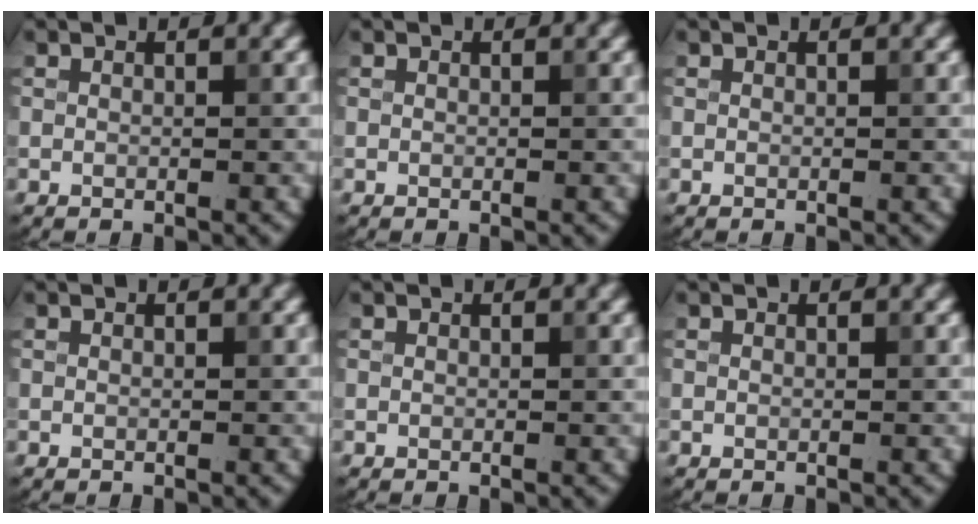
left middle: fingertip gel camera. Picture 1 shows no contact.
{"total": 0.0}
{"total": 0.0}
{"total": 0.0}
{"total": 0.0}
{"total": 0.0}